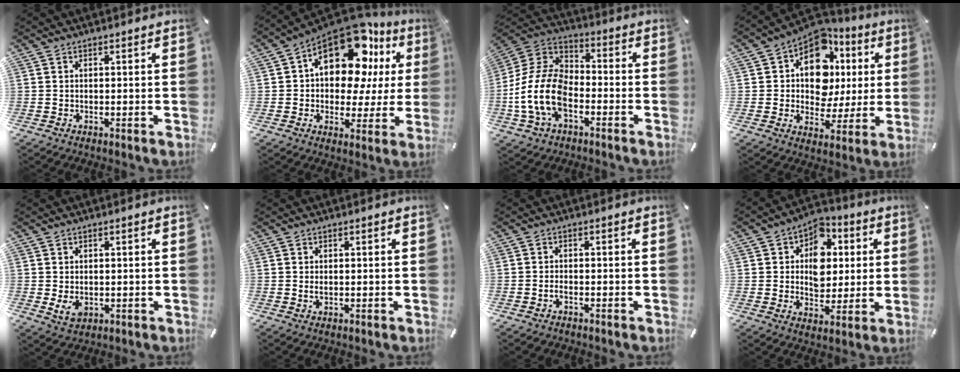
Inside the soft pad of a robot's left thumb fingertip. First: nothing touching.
{"total": 18.3, "force": [9.0, 9.9, 12.5], "torque": [-0.198, -0.066, 0.153]}
{"total": 14.6, "force": [-5.9, 9.3, 9.6], "torque": [-0.221, 0.019, -0.116]}
{"total": 14.4, "force": [4.4, 10.8, 8.5], "torque": [-0.136, -0.029, 0.085]}
{"total": 3.3, "force": [-0.3, 2.6, 2.1], "torque": [-0.043, -0.005, -0.008]}
{"total": 1.0, "force": [0.0, 0.6, 0.8], "torque": [-0.017, 0.002, -0.001]}
{"total": 1.7, "force": [-0.9, 0.9, 1.1], "torque": [-0.022, 0.004, -0.018]}
{"total": 10.4, "force": [1.6, 8.8, 5.4], "torque": [-0.078, -0.006, 0.029]}